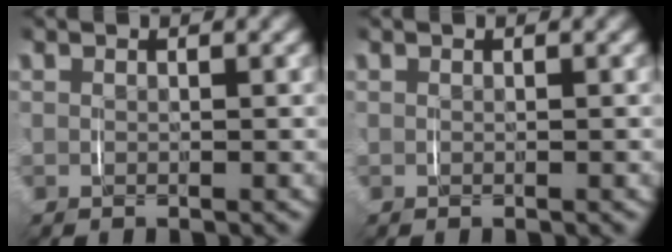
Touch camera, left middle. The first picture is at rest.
{"total": 0.0}